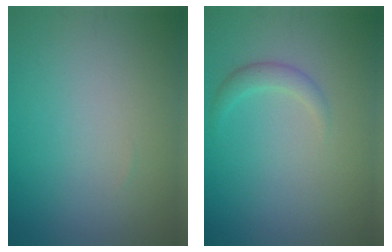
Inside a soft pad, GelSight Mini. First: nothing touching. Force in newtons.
{"total": 1.5, "press": 1.5, "slide": 0.0}